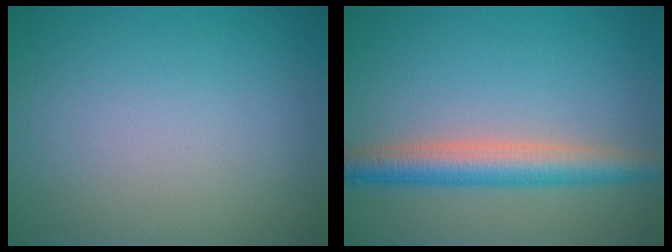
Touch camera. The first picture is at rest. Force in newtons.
{"total": 4.6, "press": 4.6, "slide": 0.1}